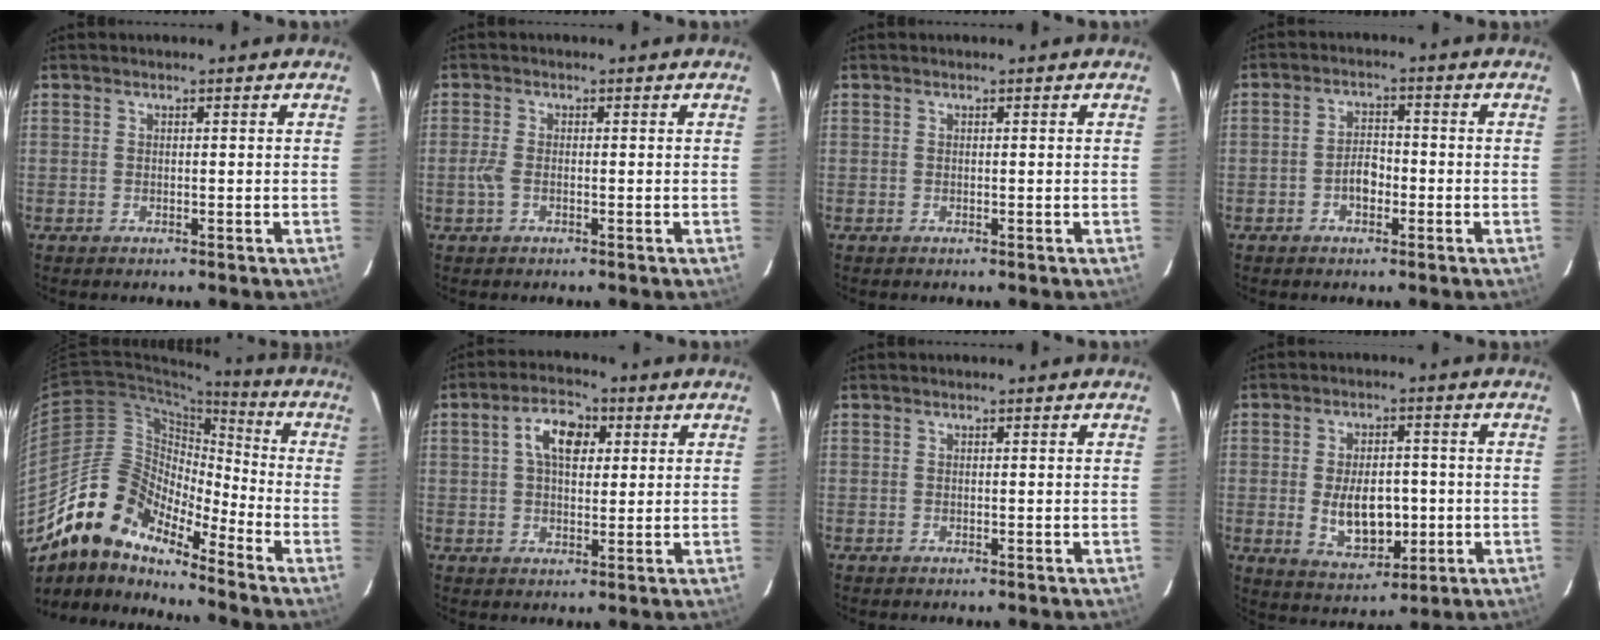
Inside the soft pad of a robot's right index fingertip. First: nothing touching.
{"total": 2.4, "force": [-0.7, 1.1, 2.0], "torque": [-0.048, 0.000, -0.016]}
{"total": 0.0}
{"total": 3.7, "force": [-1.6, 2.2, 2.5], "torque": [-0.045, 0.008, -0.025]}
{"total": 15.2, "force": [-12.5, 5.2, 6.9], "torque": [-0.113, 0.008, -0.254]}
{"total": 7.3, "force": [2.1, 4.2, 5.5], "torque": [-0.097, 0.023, 0.037]}
{"total": 0.0}
{"total": 10.2, "force": [-1.3, 5.7, 8.3], "torque": [-0.155, -0.005, -0.006]}